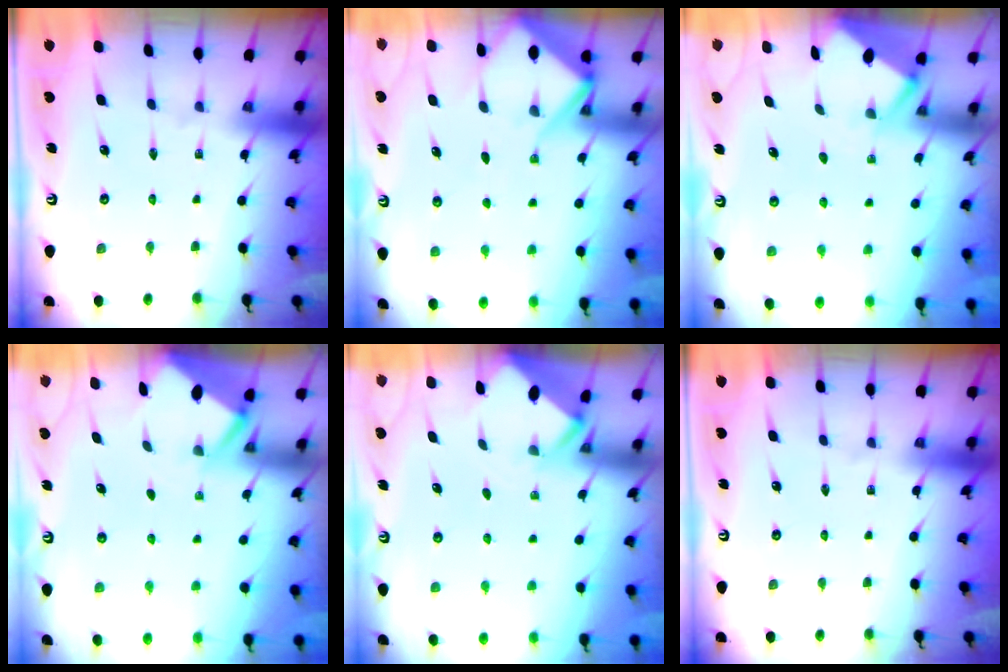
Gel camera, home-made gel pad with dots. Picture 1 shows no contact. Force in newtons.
{"total": 6.6, "press": 6.6, "slide": 0.6}
{"total": 2.6, "press": 2.6, "slide": 0.4}
{"total": 2.7, "press": 2.7, "slide": 0.3}
{"total": 2.0, "press": 2.0, "slide": 0.0}
{"total": 0.0}